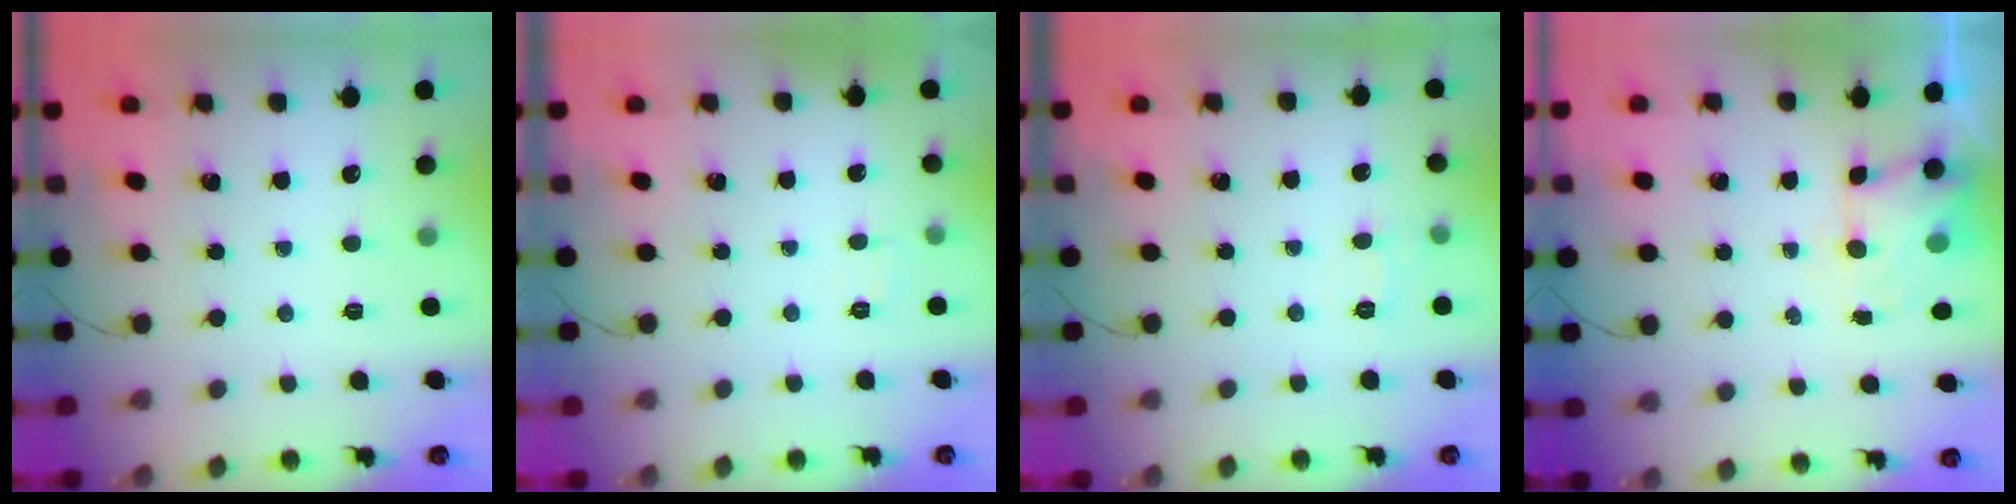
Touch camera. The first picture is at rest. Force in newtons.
{"total": 2.0, "press": 1.7, "slide": 1.1}
{"total": 4.4, "press": 4.2, "slide": 1.4}
{"total": 4.0, "press": 4.0, "slide": 0.7}